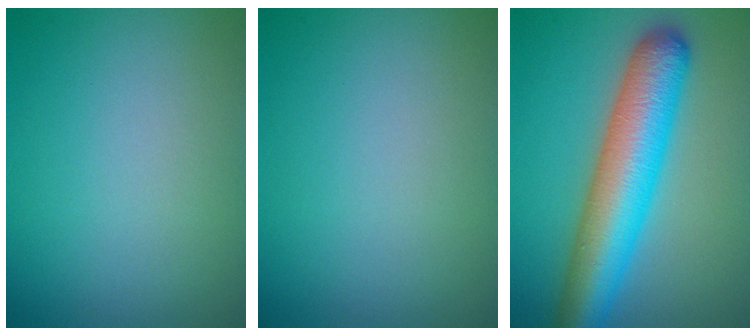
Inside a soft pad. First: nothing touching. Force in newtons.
{"total": 0.0}
{"total": 8.9, "press": 8.9, "slide": 0.3}